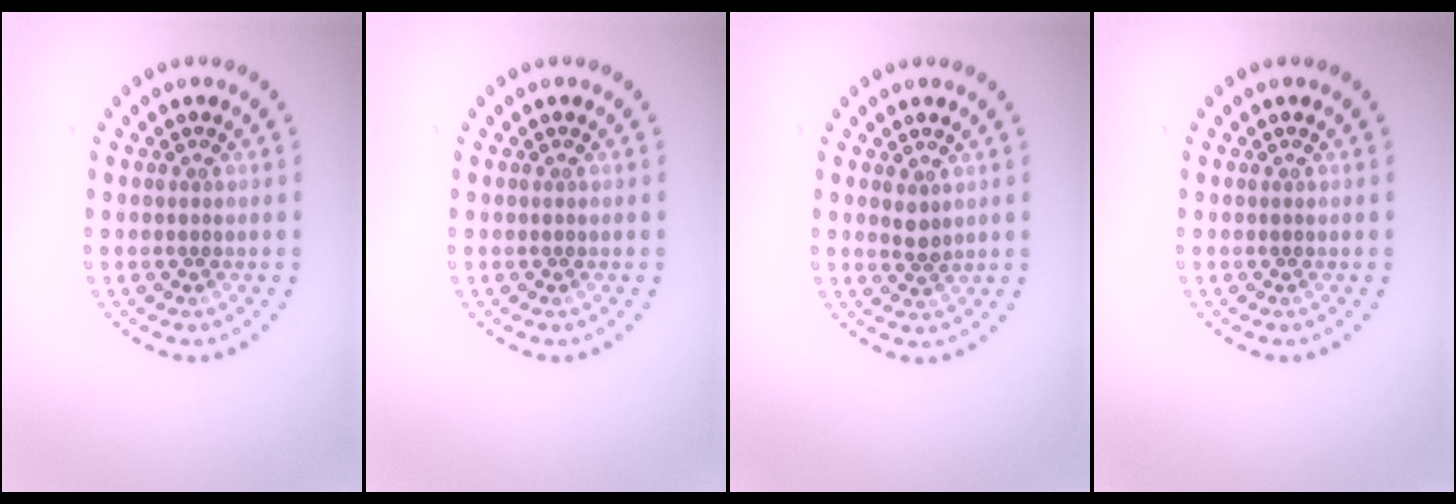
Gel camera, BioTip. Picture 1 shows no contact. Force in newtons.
{"total": 0.0}
{"total": 1.4, "press": 1.1, "slide": 0.8}
{"total": 0.0}